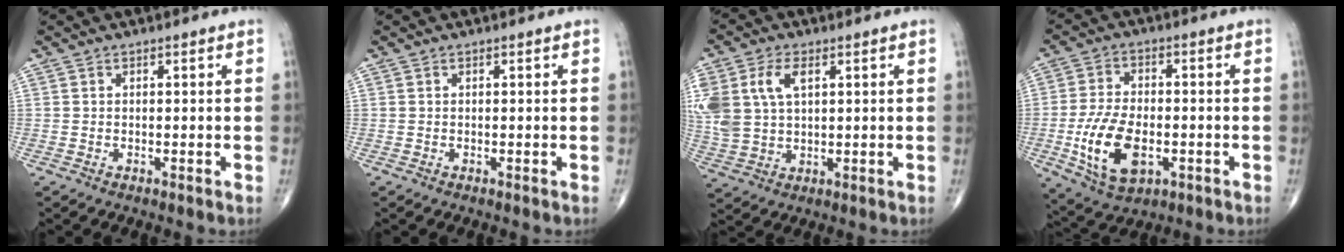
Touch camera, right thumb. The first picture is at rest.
{"total": 0.0}
{"total": 12.7, "force": [3.9, 7.9, 9.2], "torque": [-0.221, 0.001, 0.084]}
{"total": 13.1, "force": [-3.4, 7.3, 10.3], "torque": [-0.188, 0.003, -0.052]}